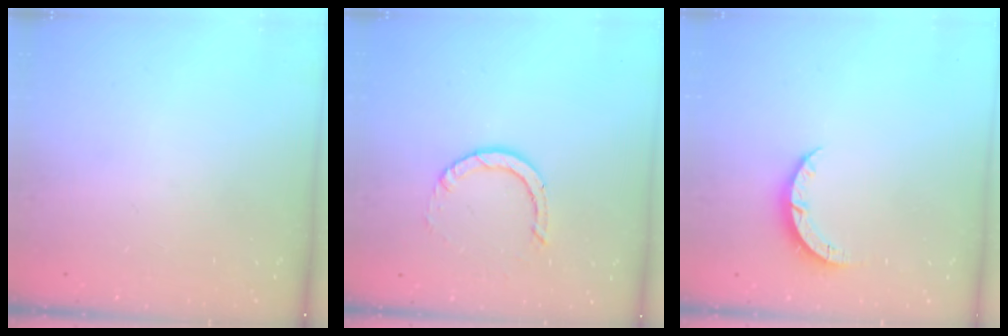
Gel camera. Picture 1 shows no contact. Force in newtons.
{"total": 2.9, "press": 2.9, "slide": 0.2}
{"total": 3.5, "press": 3.5, "slide": 0.3}